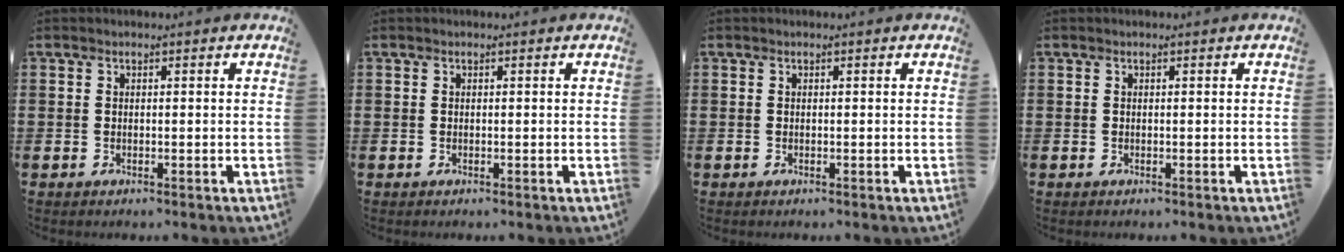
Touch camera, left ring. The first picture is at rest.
{"total": 0.0}
{"total": 0.0}
{"total": 0.0}